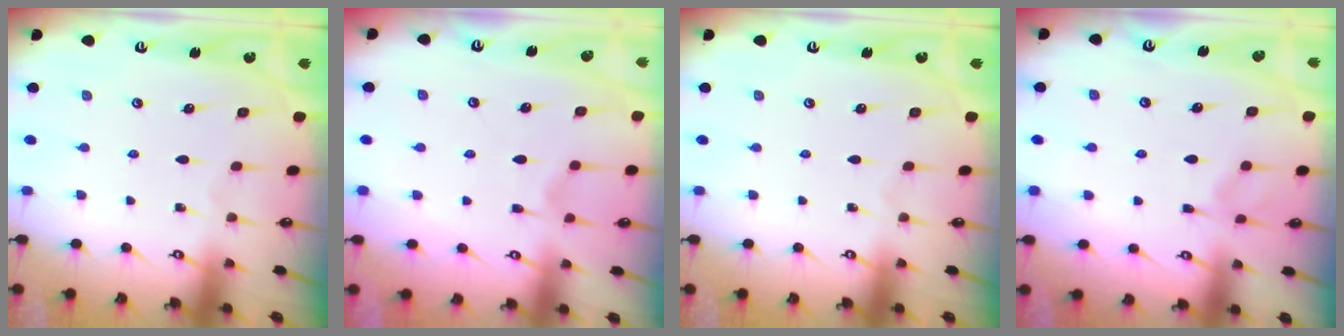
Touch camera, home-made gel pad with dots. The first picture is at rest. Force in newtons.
{"total": 1.5, "press": 0.9, "slide": 1.2}
{"total": 0.0}
{"total": 3.7, "press": 3.7, "slide": 0.4}